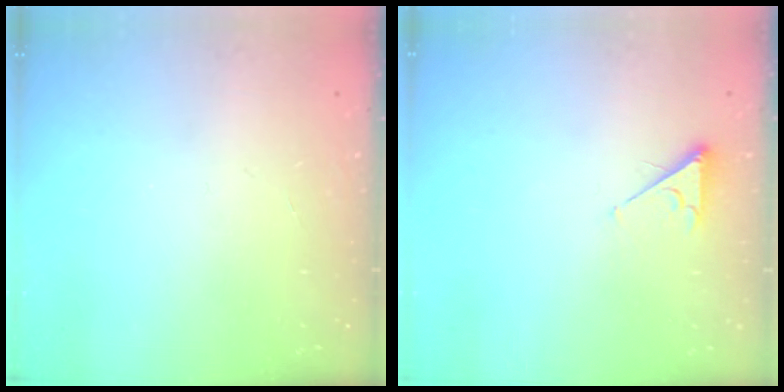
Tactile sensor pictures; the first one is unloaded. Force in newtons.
{"total": 3.0, "press": 2.9, "slide": 0.4}